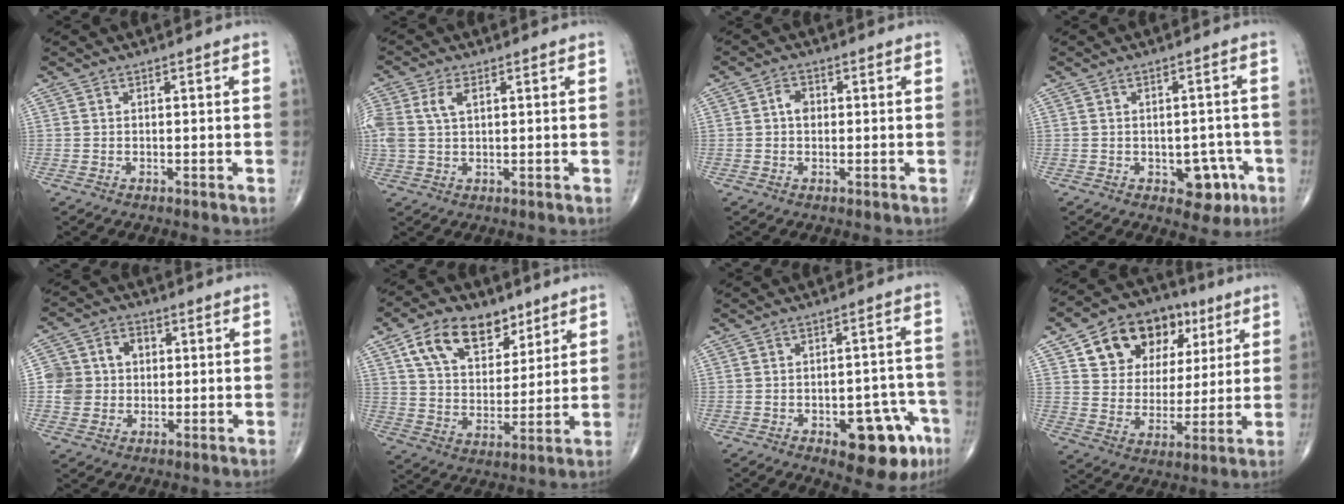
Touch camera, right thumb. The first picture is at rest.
{"total": 6.2, "force": [1.9, 3.5, 4.7], "torque": [-0.124, 0.012, 0.039]}
{"total": 2.7, "force": [0.2, 2.0, 1.8], "torque": [-0.024, 0.007, -0.001]}
{"total": 6.5, "force": [-2.5, 4.1, 4.3], "torque": [-0.022, 0.014, -0.025]}
{"total": 8.7, "force": [0.5, 7.9, 3.5], "torque": [-0.039, 0.018, 0.004]}
{"total": 15.4, "force": [8.4, 9.4, 8.8], "torque": [-0.114, -0.030, 0.150]}
{"total": 13.1, "force": [-6.0, 6.1, 9.9], "torque": [-0.088, 0.040, -0.067]}
{"total": 18.0, "force": [7.9, 13.0, 9.6], "torque": [-0.112, -0.004, 0.136]}